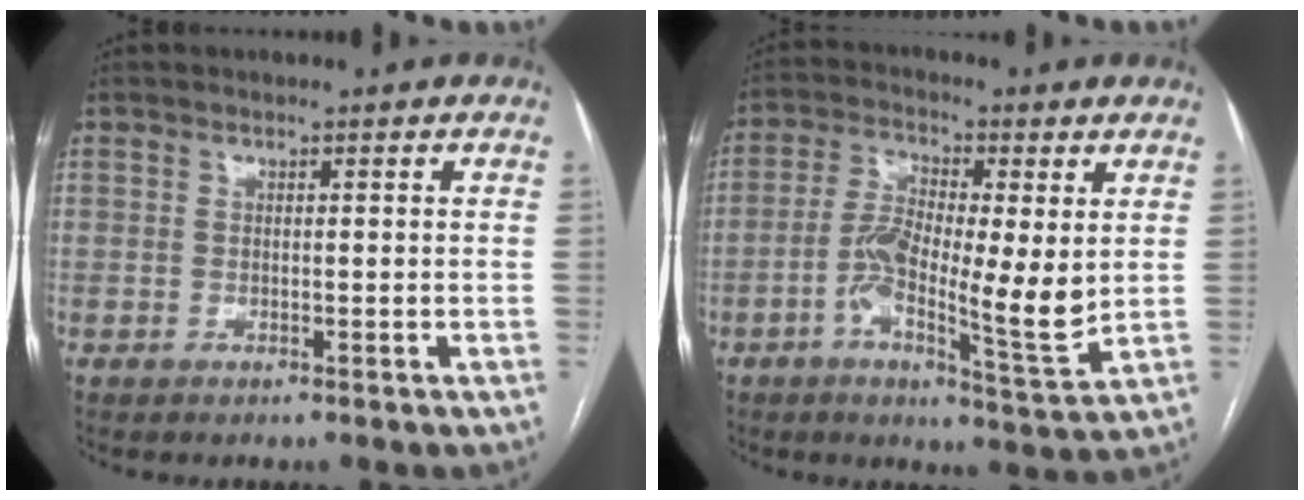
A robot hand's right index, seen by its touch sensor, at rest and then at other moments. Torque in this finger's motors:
{"motor_torque": [0.26, -0.01, 0.46, 0.13]}